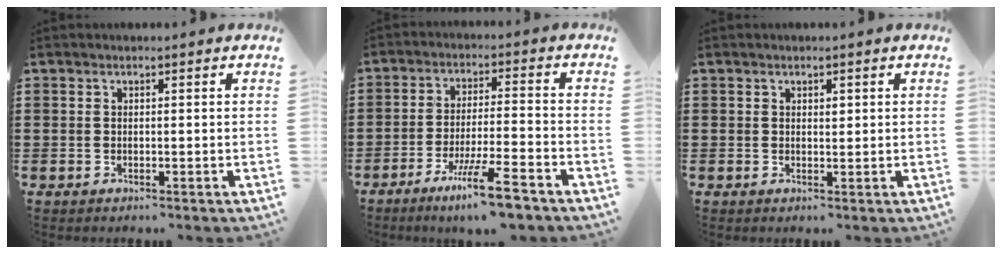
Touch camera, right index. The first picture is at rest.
{"total": 9.0, "force": [-6.3, 0.1, 6.4], "torque": [-0.121, -0.007, -0.118]}
{"total": 0.8, "force": [0.4, 0.5, 0.4], "torque": [-0.001, -0.001, 0.006]}